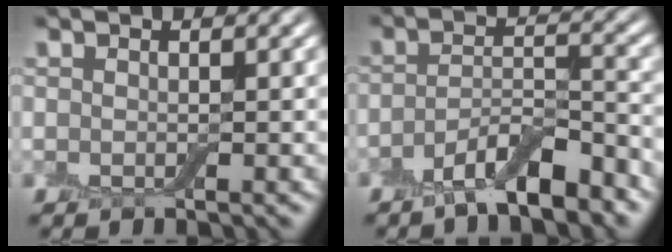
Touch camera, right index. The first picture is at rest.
{"total": 5.4, "force": [-3.8, 1.4, 3.6], "torque": [-0.060, -0.001, -0.069]}